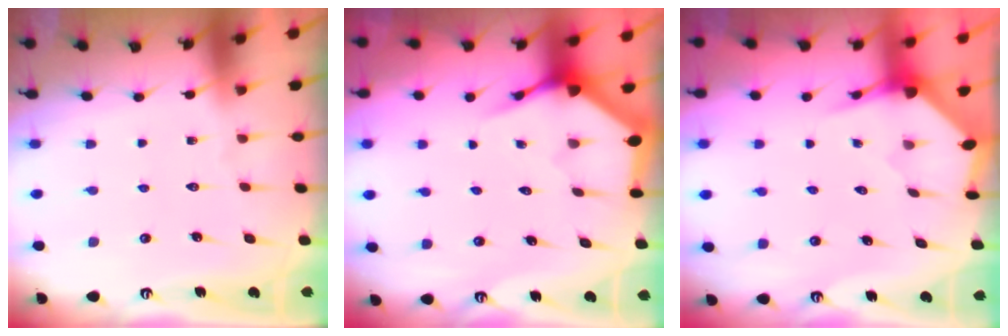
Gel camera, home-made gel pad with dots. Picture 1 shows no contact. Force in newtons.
{"total": 3.7, "press": 3.6, "slide": 0.5}
{"total": 3.3, "press": 3.3, "slide": 0.3}